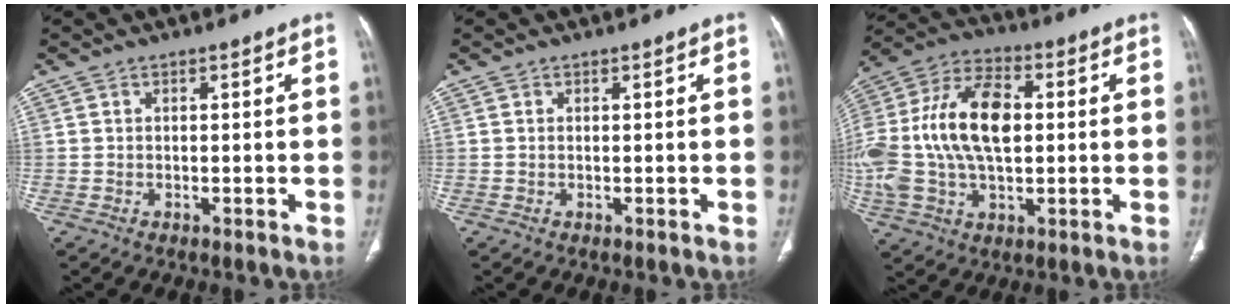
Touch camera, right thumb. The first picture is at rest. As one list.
[{"total": 0.0}, {"total": 23.3, "force": [1.3, 13.5, 19.0], "torque": [-0.414, 0.018, 0.021]}]